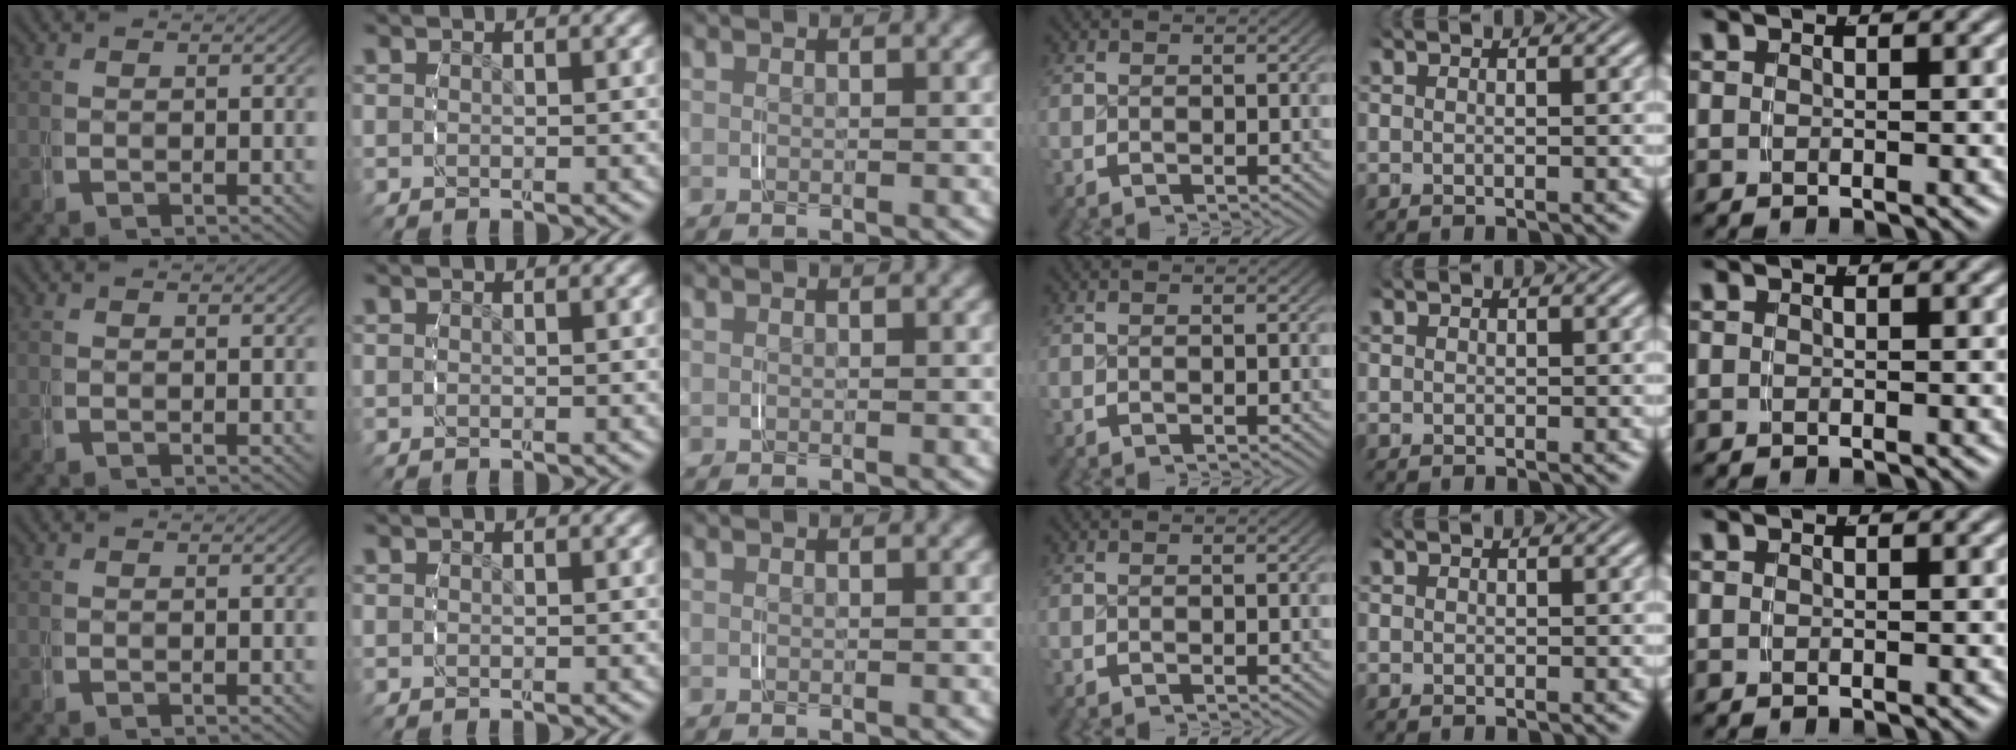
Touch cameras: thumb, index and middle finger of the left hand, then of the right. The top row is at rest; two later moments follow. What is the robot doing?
{"motion": "grasp_and_lifting", "object": "key"}